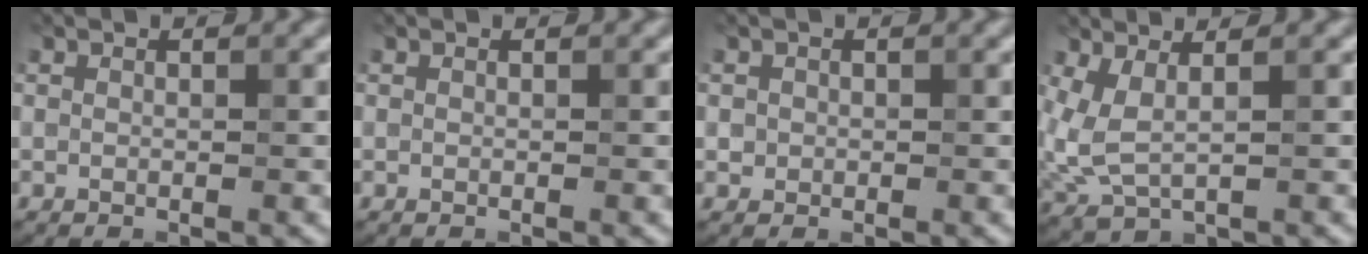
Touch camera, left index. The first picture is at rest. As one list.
[{"total": 0.0}, {"total": 0.7, "force": [0.0, 0.7, 0.1], "torque": [0.007, -0.004, 0.000]}, {"total": 3.2, "force": [0.8, 1.3, 2.8], "torque": [-0.077, -0.008, 0.018]}]